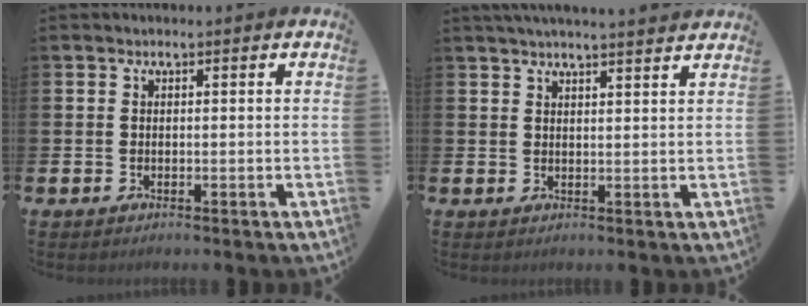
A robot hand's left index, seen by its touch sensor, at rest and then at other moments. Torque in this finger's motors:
{"motor_torque": [0.87, -1.27, 0.25, 0.16]}